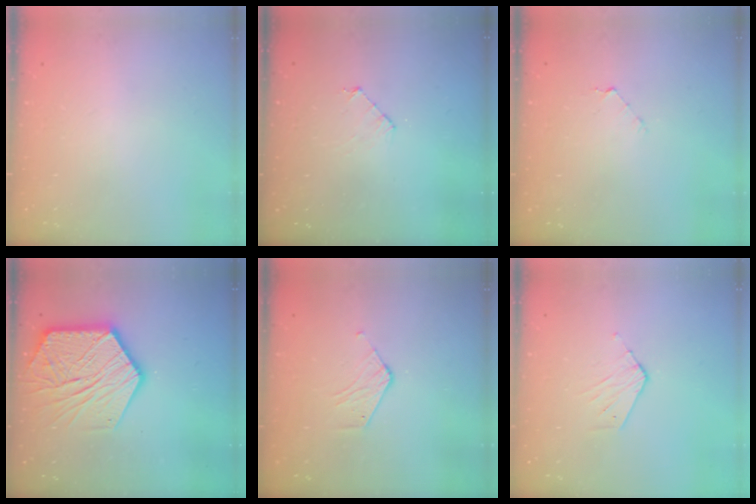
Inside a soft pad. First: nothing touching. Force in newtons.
{"total": 4.9, "press": 4.8, "slide": 0.3}
{"total": 4.0, "press": 4.0, "slide": 0.3}
{"total": 20.8, "press": 20.8, "slide": 1.2}
{"total": 3.8, "press": 3.8, "slide": 0.3}
{"total": 3.2, "press": 3.2, "slide": 0.2}